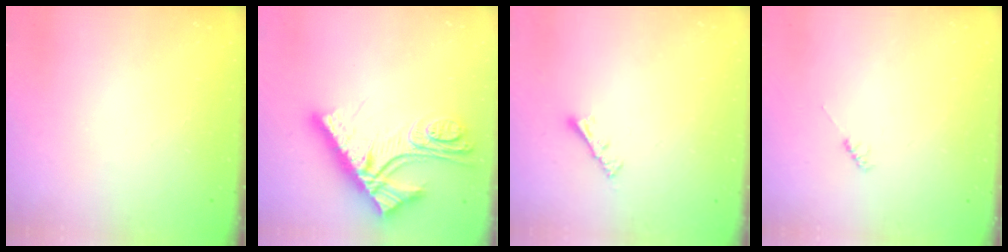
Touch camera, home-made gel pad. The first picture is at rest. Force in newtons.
{"total": 15.8, "press": 15.8, "slide": 0.6}
{"total": 3.7, "press": 3.7, "slide": 0.5}
{"total": 2.3, "press": 2.3, "slide": 0.3}